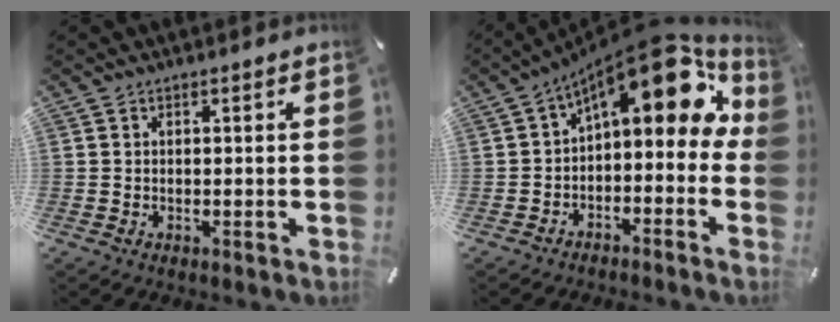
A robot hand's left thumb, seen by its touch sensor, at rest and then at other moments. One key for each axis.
{"total": 15.6, "fx": 7.1, "fy": 7.4, "fz": 11.9, "tx": -0.160, "ty": -0.058, "tz": 0.114}